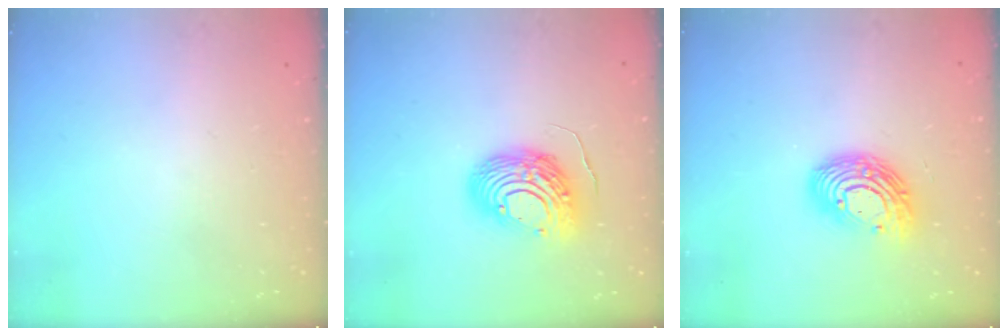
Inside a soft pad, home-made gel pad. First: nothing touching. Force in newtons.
{"total": 12.0, "press": 11.9, "slide": 1.3}
{"total": 12.9, "press": 12.9, "slide": 0.4}